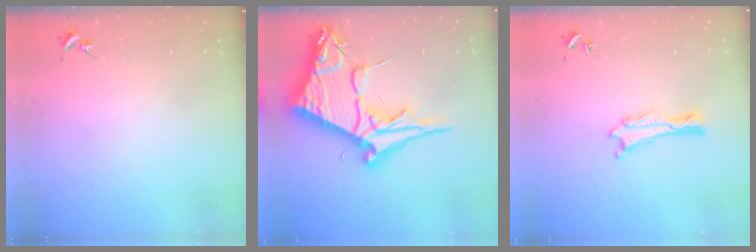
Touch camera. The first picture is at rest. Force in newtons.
{"total": 16.1, "press": 16.1, "slide": 1.6}
{"total": 0.0}